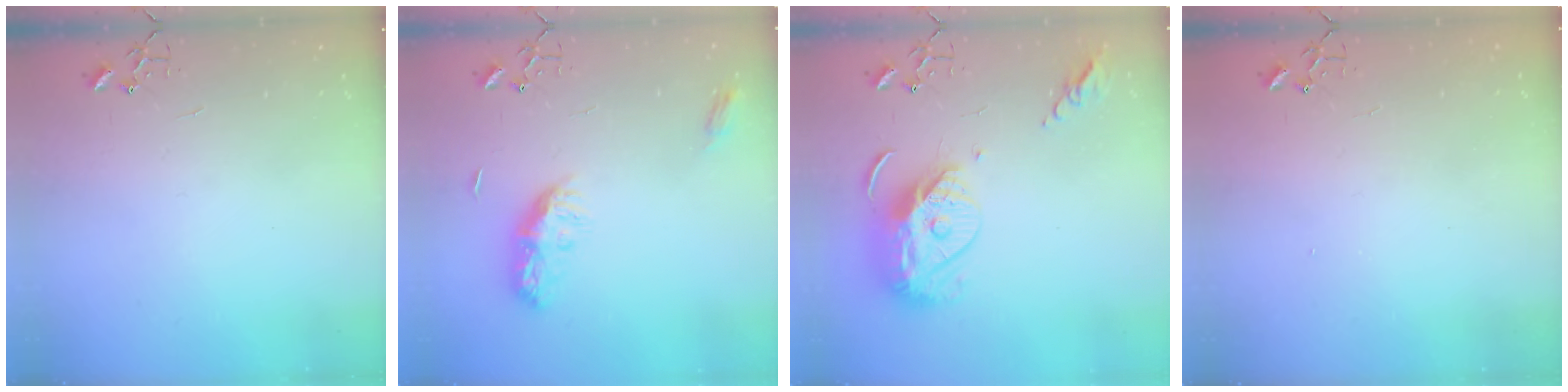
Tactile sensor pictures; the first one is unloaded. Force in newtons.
{"total": 9.6, "press": 9.6, "slide": 0.1}
{"total": 15.1, "press": 15.0, "slide": 1.4}
{"total": 1.2, "press": 1.2, "slide": 0.1}